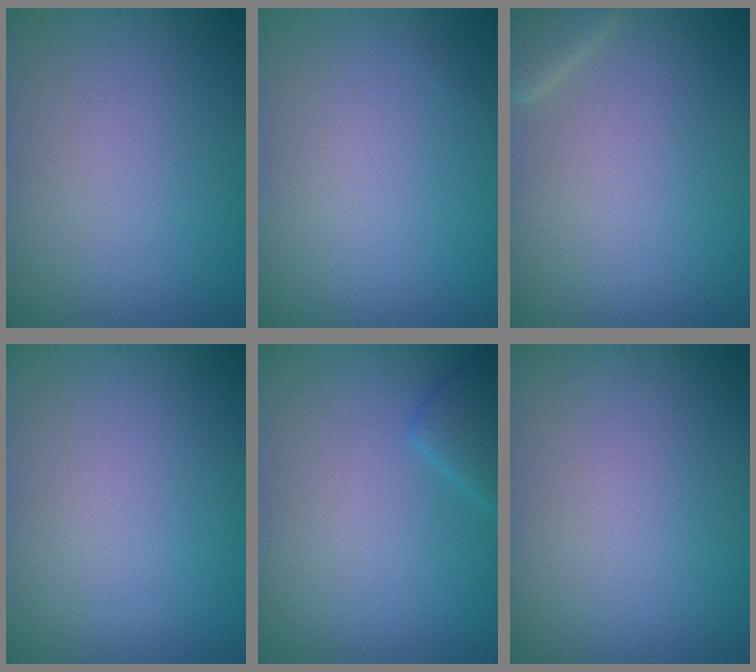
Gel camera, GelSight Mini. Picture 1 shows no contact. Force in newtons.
{"total": 0.0}
{"total": 1.9, "press": 1.9, "slide": 0.2}
{"total": 0.0}
{"total": 2.2, "press": 2.2, "slide": 0.1}
{"total": 0.0}